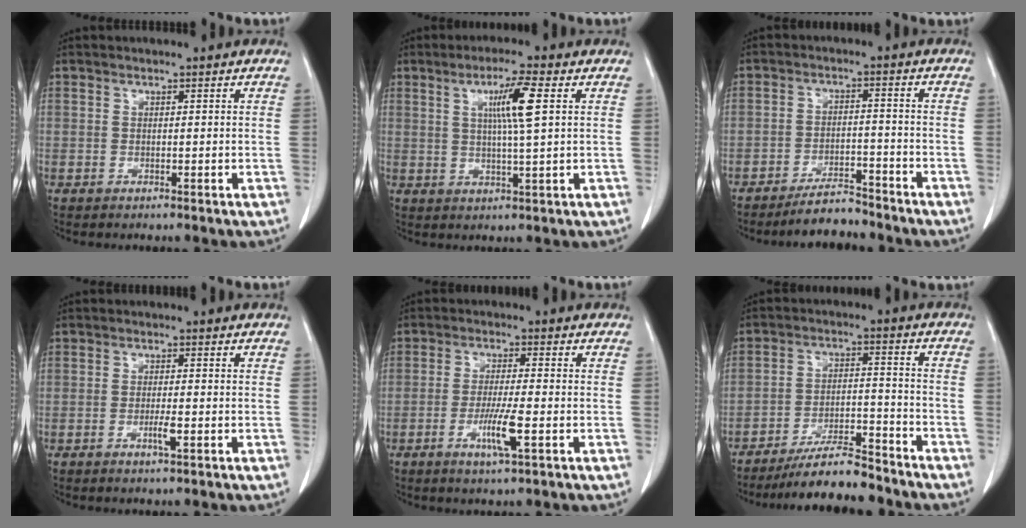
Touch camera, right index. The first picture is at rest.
{"total": 6.7, "force": [2.0, -0.5, 6.4], "torque": [-0.115, 0.000, 0.035]}
{"total": 5.8, "force": [-5.4, 1.2, 1.6], "torque": [-0.026, -0.006, -0.091]}
{"total": 2.2, "force": [-0.9, 0.1, 2.0], "torque": [-0.040, -0.002, -0.015]}
{"total": 5.1, "force": [-1.9, 0.0, 4.8], "torque": [-0.093, -0.009, -0.035]}
{"total": 10.4, "force": [-9.4, 1.3, 4.2], "torque": [-0.067, 0.001, -0.161]}